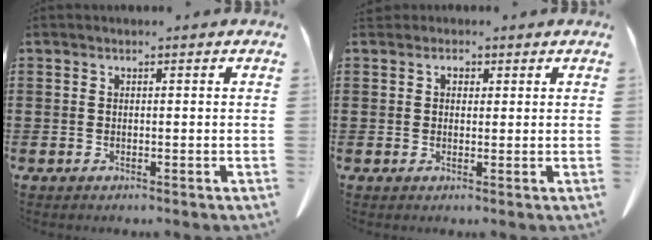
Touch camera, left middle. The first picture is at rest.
{"total": 1.4, "force": [0.9, 1.0, 0.5], "torque": [-0.005, 0.001, 0.015]}